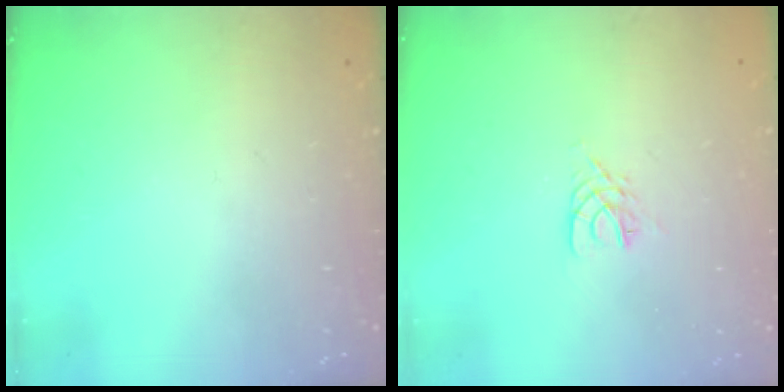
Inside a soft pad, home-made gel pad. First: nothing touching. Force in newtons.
{"total": 3.5, "press": 3.5, "slide": 0.5}